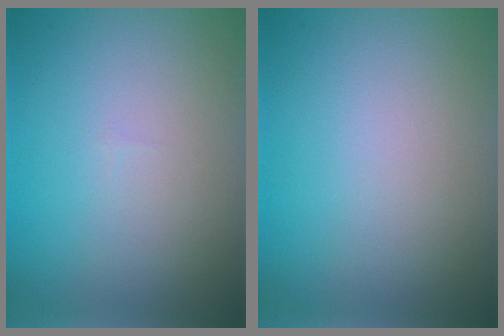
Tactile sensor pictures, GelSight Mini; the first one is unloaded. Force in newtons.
{"total": 0.0}